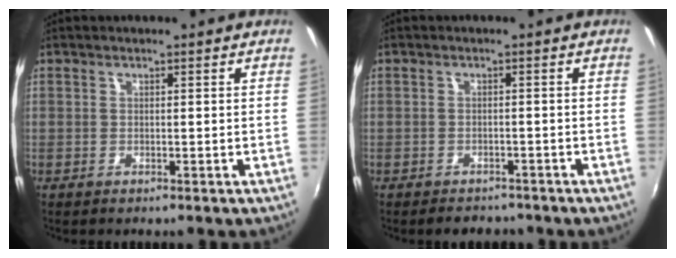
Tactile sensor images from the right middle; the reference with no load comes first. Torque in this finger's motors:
{"motor_torque": [0.34, -0.35, -0.01, 0.00]}